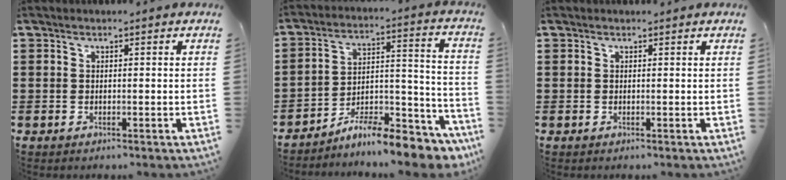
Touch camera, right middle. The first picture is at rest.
{"total": 9.5, "force": [-8.8, 1.0, 3.5], "torque": [-0.044, 0.020, -0.169]}
{"total": 0.0}